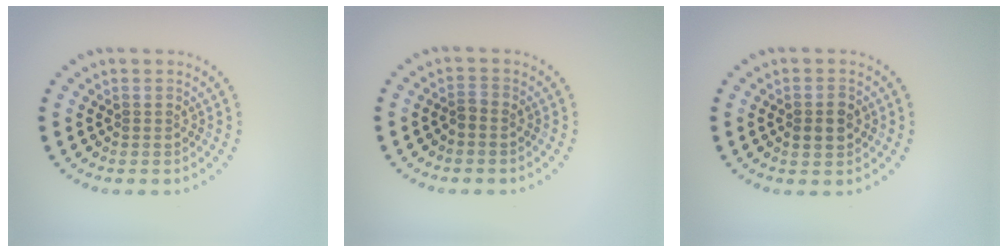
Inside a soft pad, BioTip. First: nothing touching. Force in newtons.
{"total": 1.0, "press": 0.8, "slide": 0.6}
{"total": 2.5, "press": 2.5, "slide": 0.2}